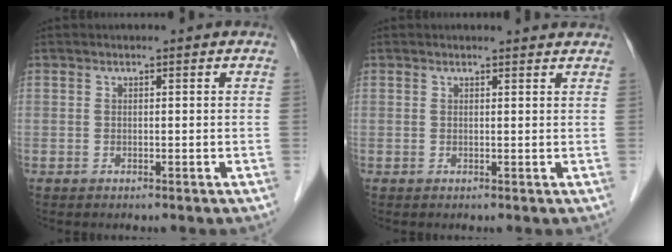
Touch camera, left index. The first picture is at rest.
{"total": 3.5, "force": [3.4, 0.3, 0.6], "torque": [-0.012, 0.005, 0.030]}